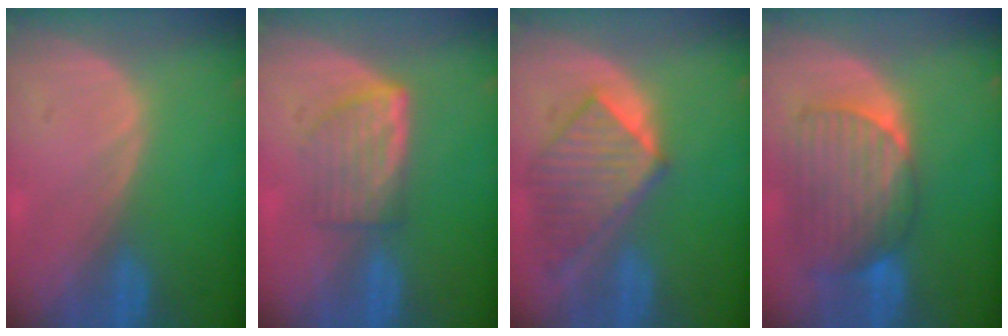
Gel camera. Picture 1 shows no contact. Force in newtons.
{"total": 5.9, "press": 5.3, "slide": 2.6}
{"total": 8.0, "press": 7.5, "slide": 2.7}
{"total": 9.0, "press": 8.5, "slide": 2.9}